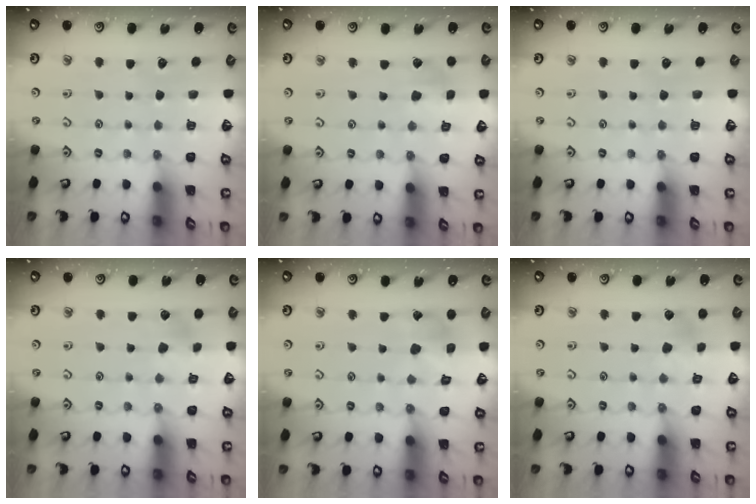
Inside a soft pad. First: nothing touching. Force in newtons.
{"total": 2.9, "press": 2.9, "slide": 0.6}
{"total": 0.0}
{"total": 3.4, "press": 3.4, "slide": 0.4}
{"total": 7.6, "press": 7.5, "slide": 0.7}
{"total": 3.2, "press": 3.2, "slide": 0.3}